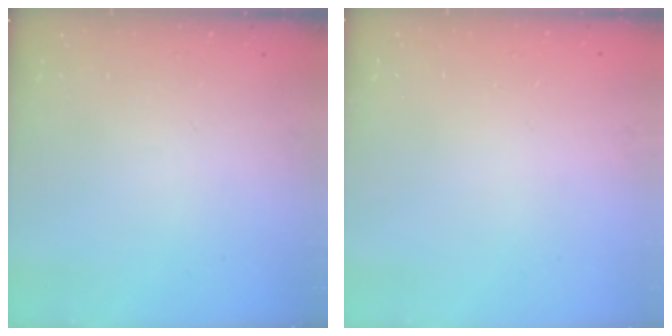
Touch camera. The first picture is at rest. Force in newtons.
{"total": 0.0}